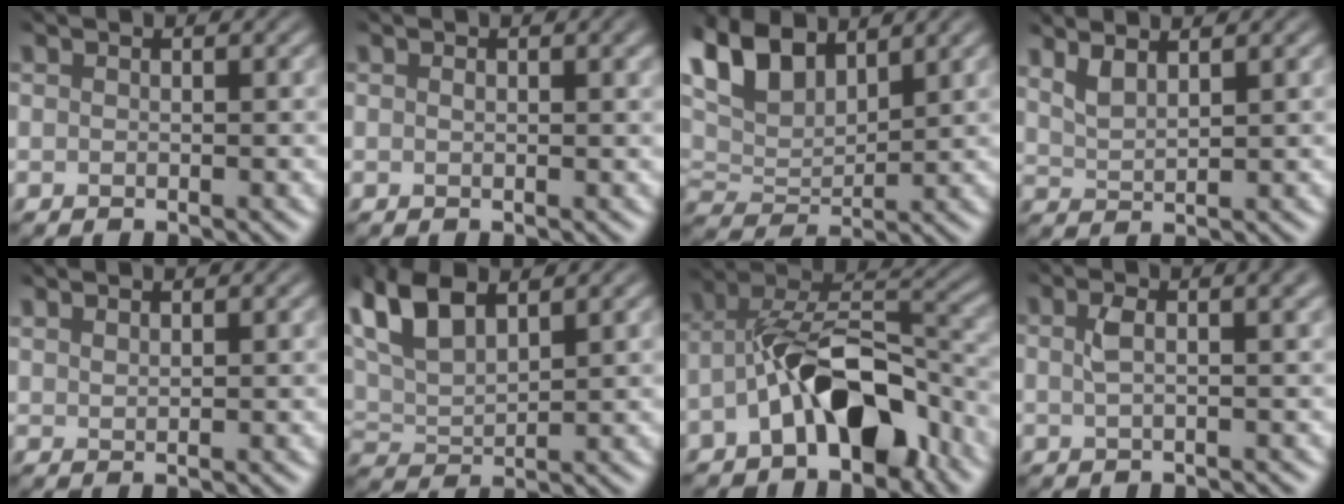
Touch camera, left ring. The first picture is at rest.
{"total": 1.3, "force": [0.4, 0.6, 1.1], "torque": [-0.016, 0.004, 0.006]}
{"total": 6.7, "force": [4.0, 3.2, 4.4], "torque": [-0.119, 0.010, 0.076]}
{"total": 2.1, "force": [1.9, -0.2, 1.0], "torque": [-0.028, 0.003, 0.045]}
{"total": 1.4, "force": [1.3, -0.2, 0.3], "torque": [-0.011, 0.006, 0.030]}
{"total": 6.6, "force": [4.2, 2.6, 4.4], "torque": [-0.114, 0.019, 0.081]}
{"total": 8.5, "force": [-4.3, 4.4, 6.0], "torque": [-0.081, 0.017, -0.081]}
{"total": 3.3, "force": [0.7, 0.8, 3.1], "torque": [-0.048, 0.011, 0.007]}